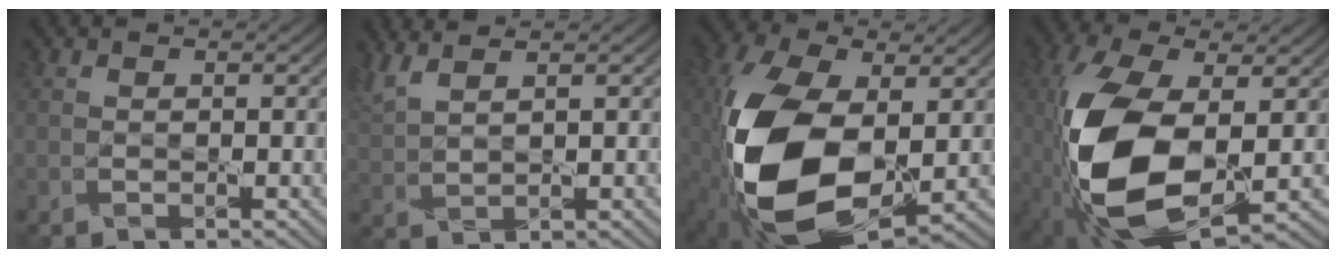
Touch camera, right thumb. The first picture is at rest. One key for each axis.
{"total": 4.7, "fx": 3.5, "fy": 1.0, "fz": 2.9, "tx": -0.078, "ty": 0.015, "tz": 0.074}
{"total": 16.7, "fx": -1.6, "fy": 9.3, "fz": 13.8, "tx": -0.322, "ty": -0.018, "tz": -0.029}
{"total": 15.0, "fx": -1.9, "fy": 7.4, "fz": 12.9, "tx": -0.296, "ty": -0.014, "tz": -0.039}